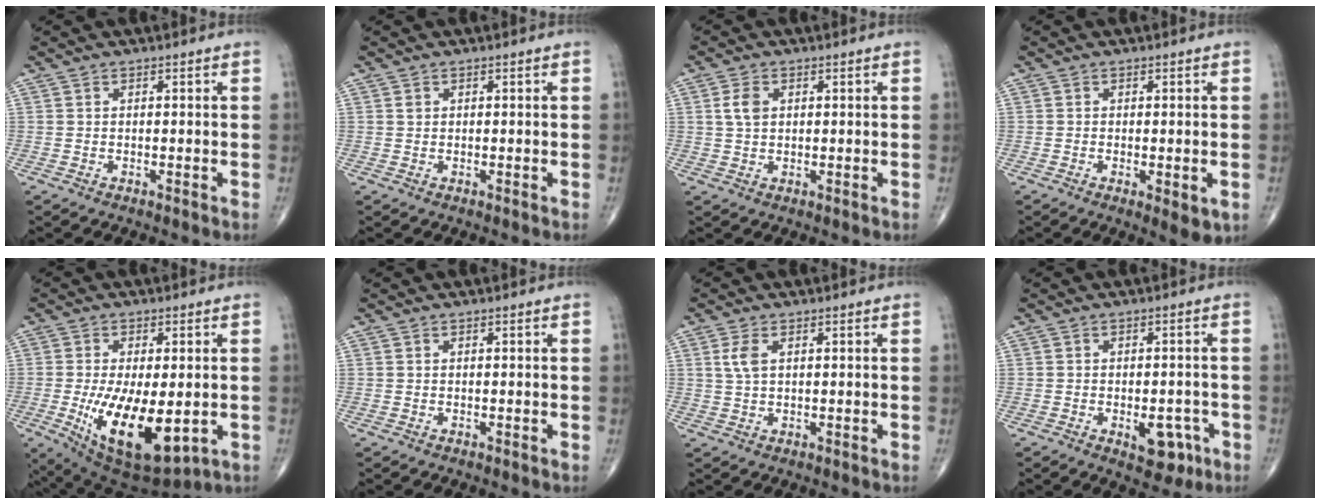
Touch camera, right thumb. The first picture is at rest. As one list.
[{"total": 0.6, "force": [0.2, 0.5, 0.3], "torque": [-0.002, 0.000, 0.004]}, {"total": 3.4, "force": [0.9, 2.3, 2.4], "torque": [-0.046, 0.001, 0.017]}, {"total": 3.9, "force": [-1.0, 1.3, 3.5], "torque": [-0.051, -0.011, -0.013]}, {"total": 16.5, "force": [-3.5, 7.1, 14.5], "torque": [-0.254, -0.025, -0.034]}, {"total": 0.0}, {"total": 3.1, "force": [1.0, 1.6, 2.5], "torque": [-0.060, 0.003, 0.022]}, {"total": 6.2, "force": [-2.5, 3.5, 4.5], "torque": [-0.037, 0.012, -0.024]}]